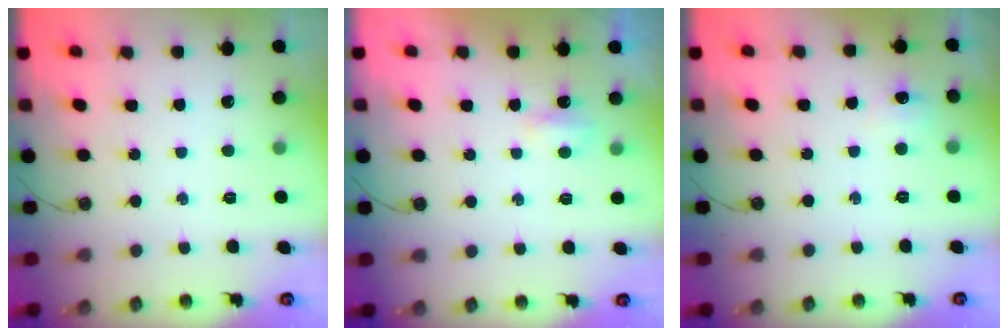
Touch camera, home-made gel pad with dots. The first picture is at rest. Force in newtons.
{"total": 2.9, "press": 2.8, "slide": 0.6}
{"total": 6.5, "press": 6.4, "slide": 0.9}